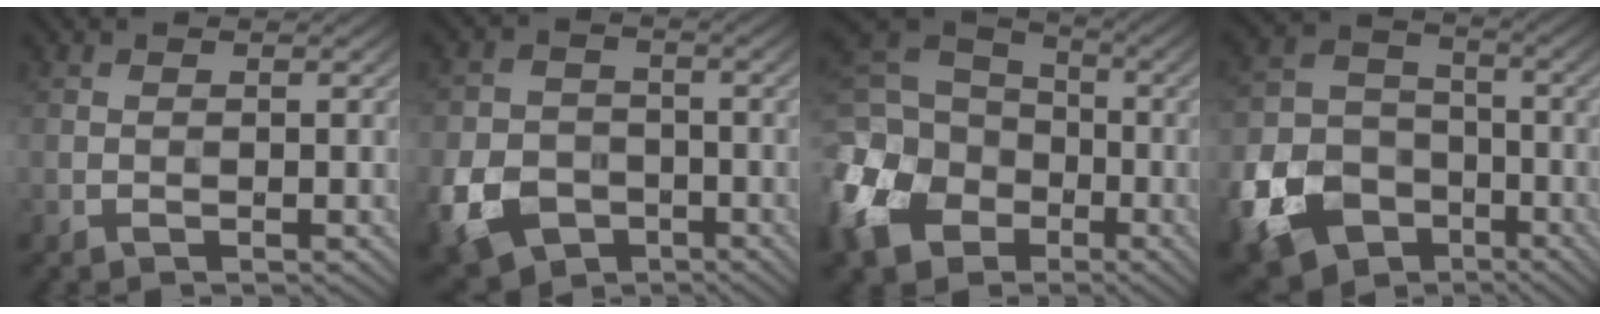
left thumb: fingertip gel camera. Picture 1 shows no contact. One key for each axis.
{"total": 8.2, "fx": -3.5, "fy": 6.4, "fz": 3.8, "tx": -0.100, "ty": -0.027, "tz": -0.065}
{"total": 15.9, "fx": -5.7, "fy": 12.5, "fz": 8.0, "tx": -0.274, "ty": -0.038, "tz": -0.103}
{"total": 12.7, "fx": -5.6, "fy": 9.6, "fz": 6.2, "tx": -0.168, "ty": -0.039, "tz": -0.106}